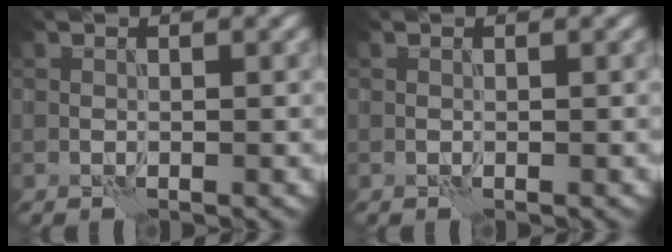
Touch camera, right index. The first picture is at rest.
{"total": 0.0}